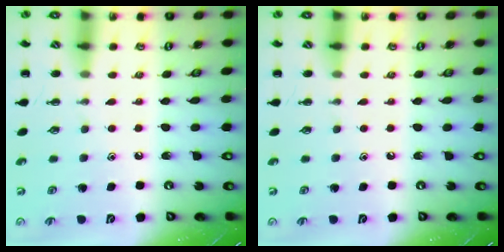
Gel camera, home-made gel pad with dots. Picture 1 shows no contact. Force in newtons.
{"total": 0.0}